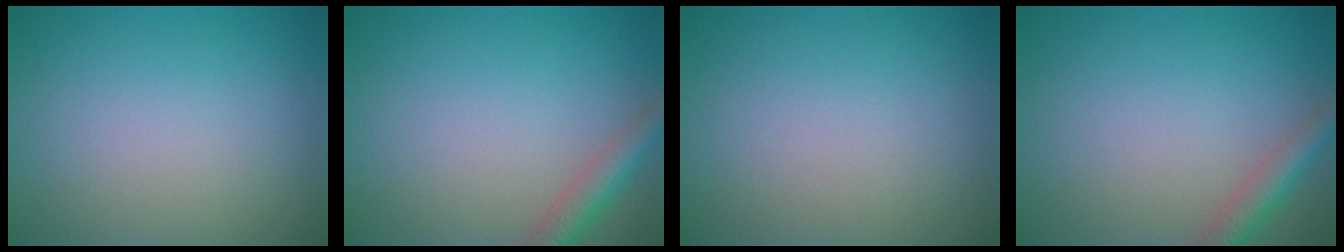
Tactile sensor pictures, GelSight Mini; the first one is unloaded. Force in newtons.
{"total": 2.8, "press": 2.8, "slide": 0.1}
{"total": 0.0}
{"total": 2.8, "press": 2.8, "slide": 0.1}